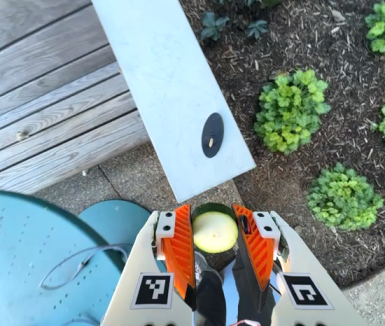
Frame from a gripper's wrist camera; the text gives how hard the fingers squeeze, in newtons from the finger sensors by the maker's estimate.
{"total": 13.2, "left": 13.0, "right": 13.3}